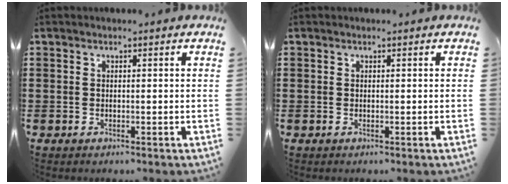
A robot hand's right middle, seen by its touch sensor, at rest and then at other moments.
{"total": 0.0}